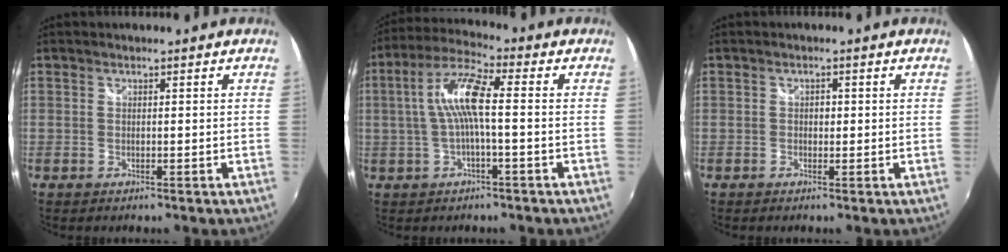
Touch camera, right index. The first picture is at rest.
{"total": 8.8, "force": [-0.2, 1.4, 8.7], "torque": [-0.179, 0.016, -0.001]}
{"total": 1.0, "force": [0.0, 0.9, 0.5], "torque": [-0.007, 0.003, -0.002]}